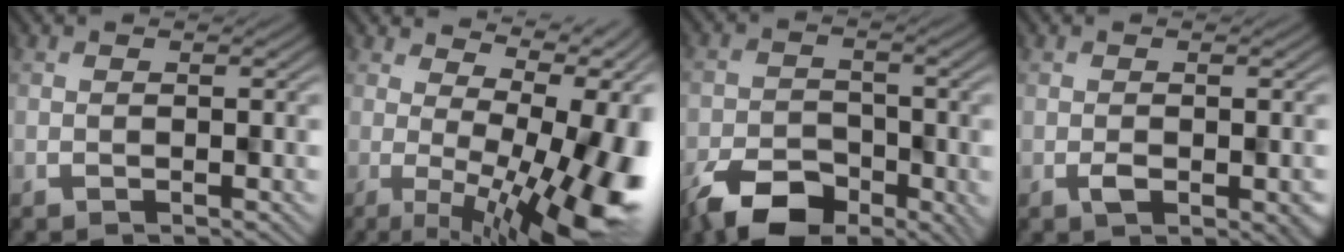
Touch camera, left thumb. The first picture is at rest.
{"total": 15.5, "force": [1.3, 5.2, 14.5], "torque": [-0.146, 0.002, 0.032]}
{"total": 7.7, "force": [-4.7, 4.4, 4.1], "torque": [-0.069, -0.011, -0.090]}
{"total": 3.0, "force": [-0.9, 1.4, 2.5], "torque": [-0.039, -0.003, -0.010]}